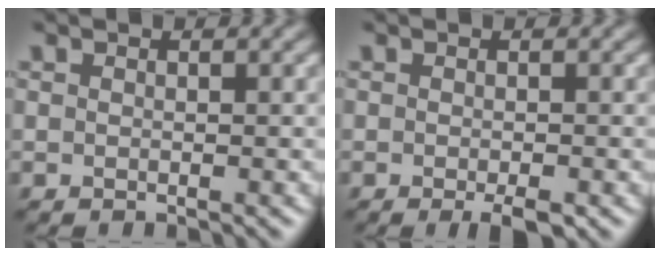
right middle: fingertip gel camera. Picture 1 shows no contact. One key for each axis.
{"total": 2.0, "fx": -1.1, "fy": 0.4, "fz": 1.6, "tx": -0.026, "ty": -0.004, "tz": -0.018}